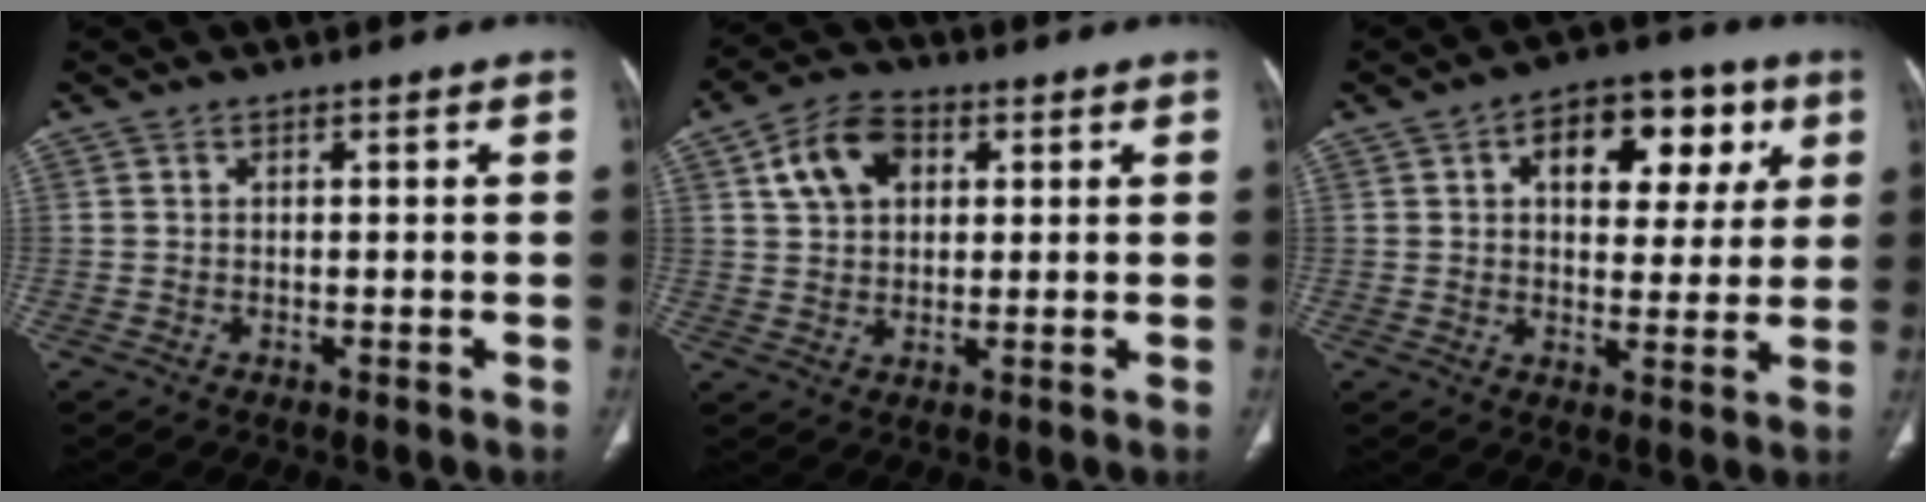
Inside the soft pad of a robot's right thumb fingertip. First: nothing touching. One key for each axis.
{"total": 9.2, "fx": 3.2, "fy": 6.3, "fz": 5.8, "tx": -0.090, "ty": 0.004, "tz": 0.051}
{"total": 14.6, "fx": 5.3, "fy": 8.6, "fz": 10.6, "tx": -0.096, "ty": 0.003, "tz": 0.074}